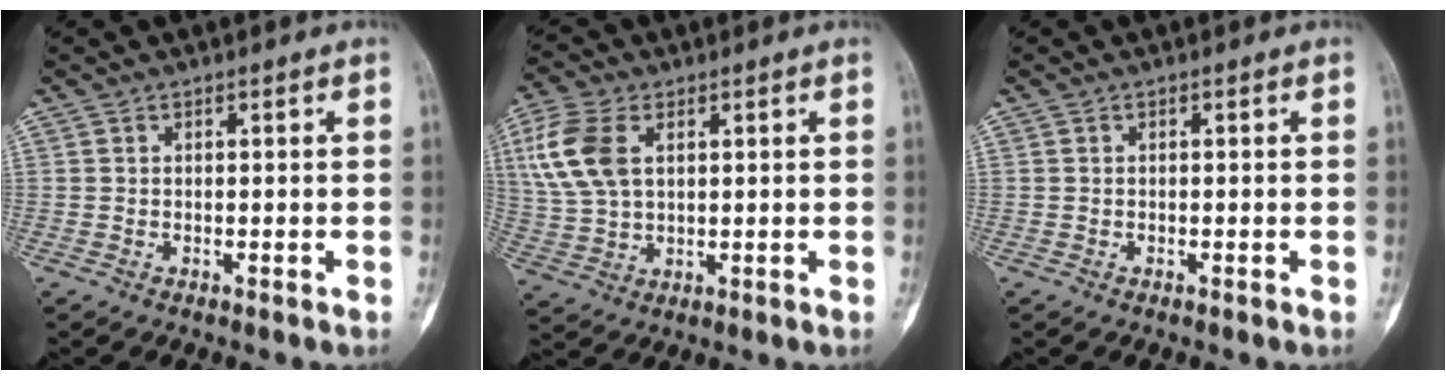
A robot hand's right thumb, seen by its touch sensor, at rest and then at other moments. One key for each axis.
{"total": 11.2, "fx": 3.4, "fy": 6.8, "fz": 8.3, "tx": -0.187, "ty": 0.005, "tz": 0.073}
{"total": 0.0}